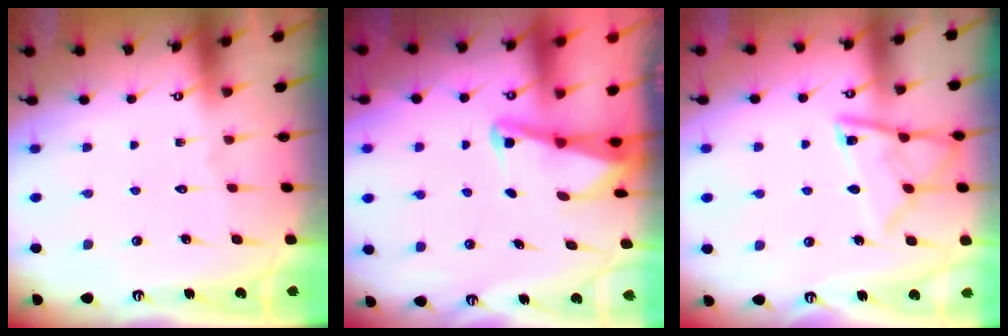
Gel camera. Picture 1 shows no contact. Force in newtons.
{"total": 2.0, "press": 2.0, "slide": 0.3}
{"total": 13.8, "press": 13.8, "slide": 1.5}